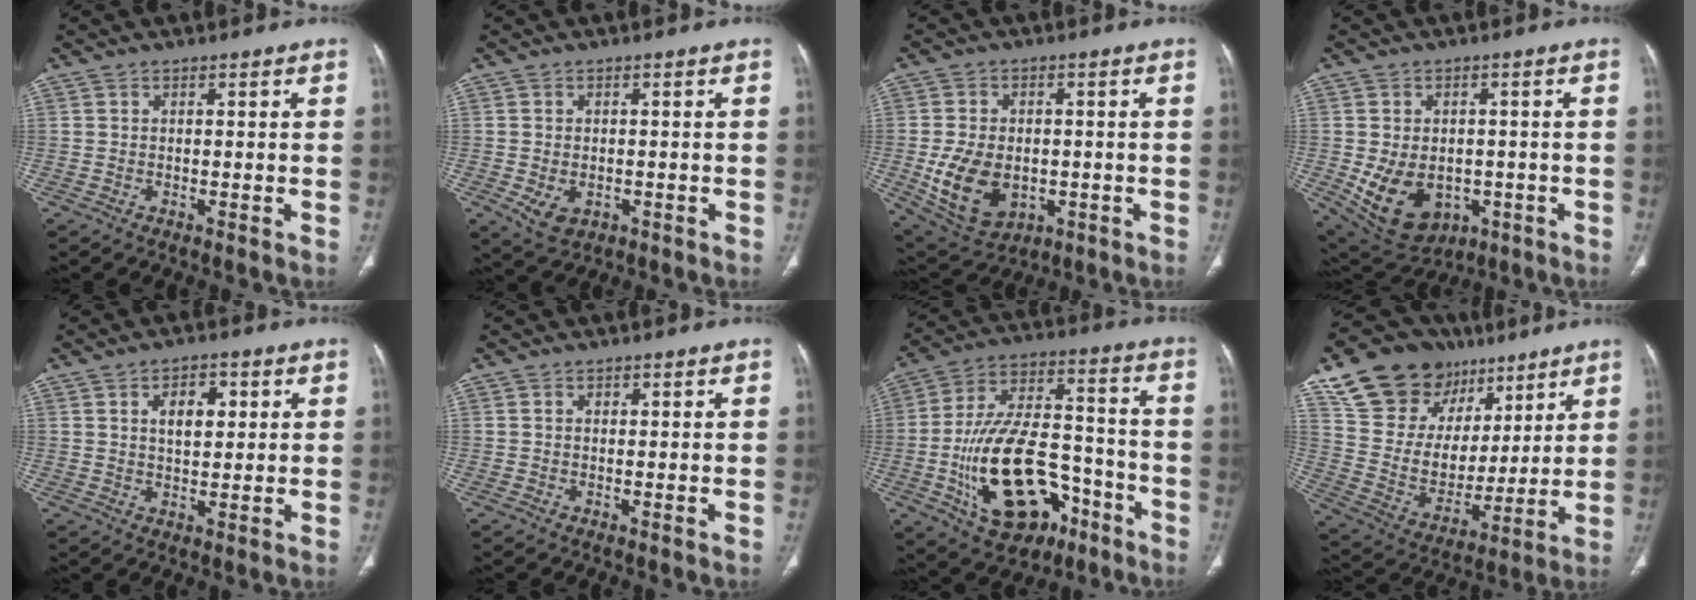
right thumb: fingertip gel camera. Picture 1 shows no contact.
{"total": 4.8, "force": [-1.6, 3.4, 3.0], "torque": [-0.050, 0.004, -0.013]}
{"total": 13.0, "force": [-2.5, 9.1, 8.8], "torque": [-0.142, 0.002, -0.020]}
{"total": 13.7, "force": [-3.5, 10.0, 8.6], "torque": [-0.138, 0.008, -0.026]}
{"total": 5.9, "force": [1.8, 3.3, 4.5], "torque": [-0.054, -0.004, 0.029]}
{"total": 0.0}
{"total": 23.5, "force": [-9.0, 13.3, 17.2], "torque": [-0.284, 0.061, -0.128]}
{"total": 23.6, "force": [13.6, 16.1, 10.5], "torque": [-0.143, -0.017, 0.253]}